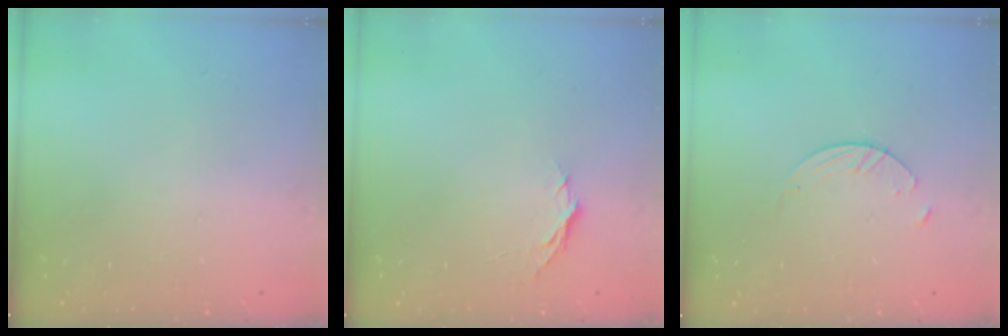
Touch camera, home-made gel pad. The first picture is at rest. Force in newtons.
{"total": 3.7, "press": 3.6, "slide": 0.4}
{"total": 3.6, "press": 3.6, "slide": 0.4}